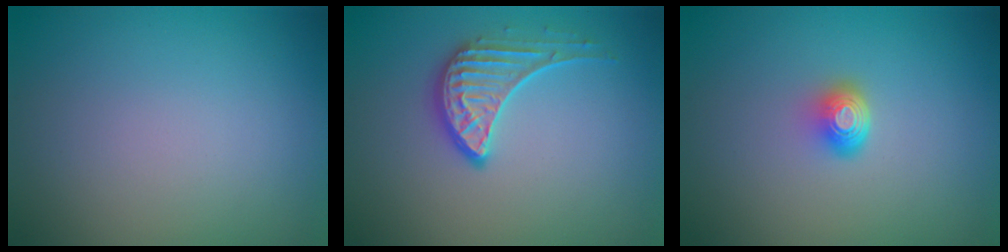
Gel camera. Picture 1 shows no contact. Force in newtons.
{"total": 2.7, "press": 2.2, "slide": 1.6}
{"total": 2.0, "press": 1.4, "slide": 1.4}